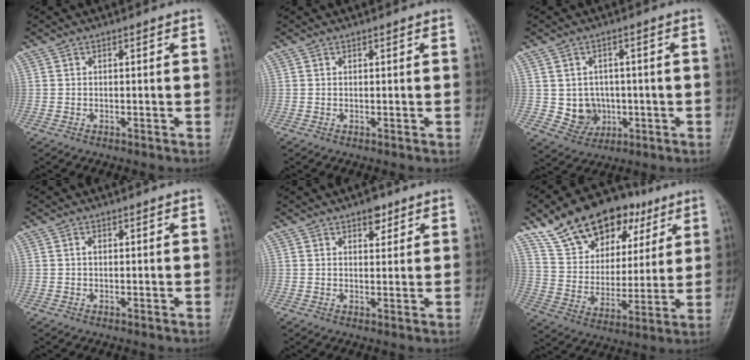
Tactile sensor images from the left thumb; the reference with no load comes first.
{"total": 0.0}
{"total": 6.2, "force": [-0.5, 5.7, 2.4], "torque": [-0.005, 0.006, 0.003]}
{"total": 0.8, "force": [0.2, 0.5, 0.6], "torque": [-0.010, 0.001, 0.004]}
{"total": 3.3, "force": [2.1, 1.8, 1.8], "torque": [-0.008, -0.010, 0.029]}
{"total": 21.4, "force": [12.8, 12.4, 11.8], "torque": [-0.153, -0.019, 0.221]}